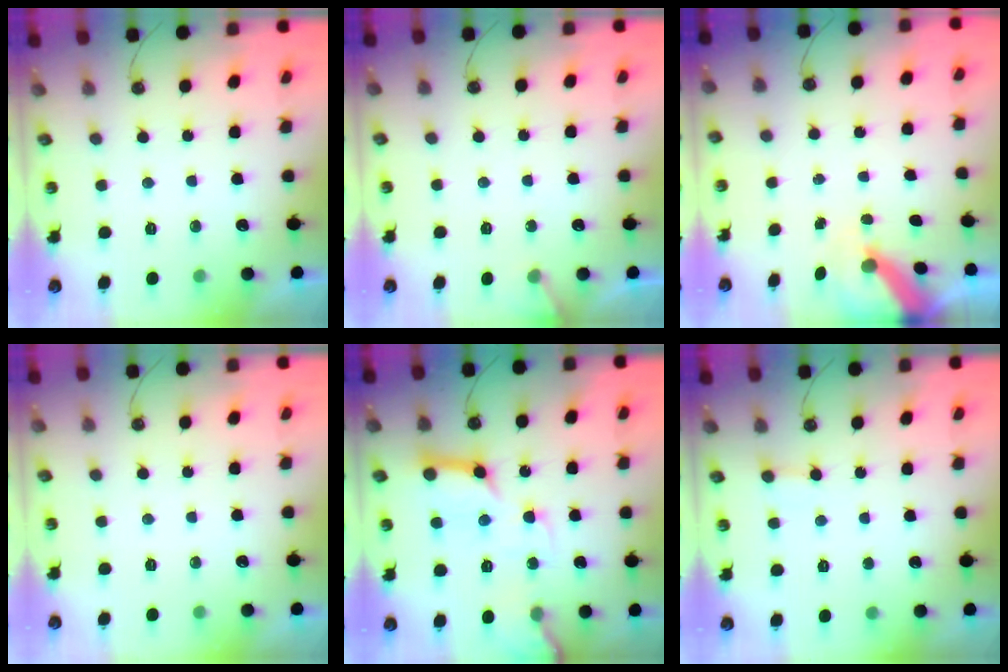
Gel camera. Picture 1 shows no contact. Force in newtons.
{"total": 5.5, "press": 5.5, "slide": 0.3}
{"total": 7.0, "press": 7.0, "slide": 0.9}
{"total": 0.0}
{"total": 16.7, "press": 16.6, "slide": 2.1}
{"total": 1.9, "press": 1.9, "slide": 0.3}